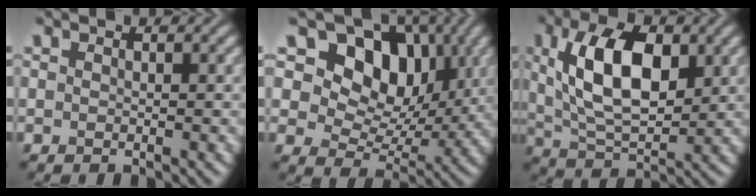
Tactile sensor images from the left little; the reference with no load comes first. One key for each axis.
{"total": 11.3, "fx": 4.6, "fy": 7.8, "fz": 6.7, "tx": -0.111, "ty": 0.014, "tz": 0.061}
{"total": 9.4, "fx": 2.4, "fy": 4.7, "fz": 7.8, "tx": -0.142, "ty": 0.007, "tz": 0.038}